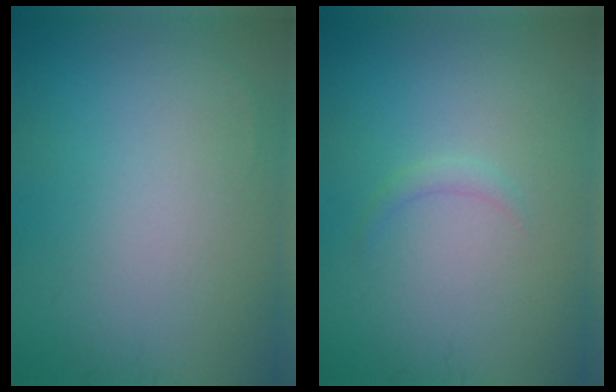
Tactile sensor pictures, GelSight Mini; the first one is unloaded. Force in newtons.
{"total": 0.8, "press": 0.8, "slide": 0.0}